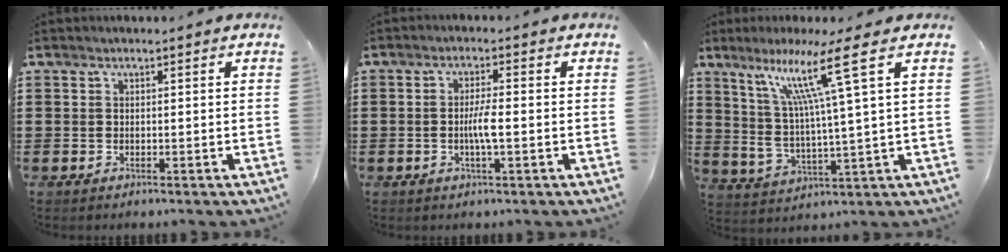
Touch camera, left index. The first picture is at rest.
{"total": 3.6, "force": [-0.6, 0.5, 3.5], "torque": [-0.071, -0.003, -0.015]}
{"total": 12.0, "force": [6.1, -0.7, 10.3], "torque": [-0.211, -0.010, 0.093]}